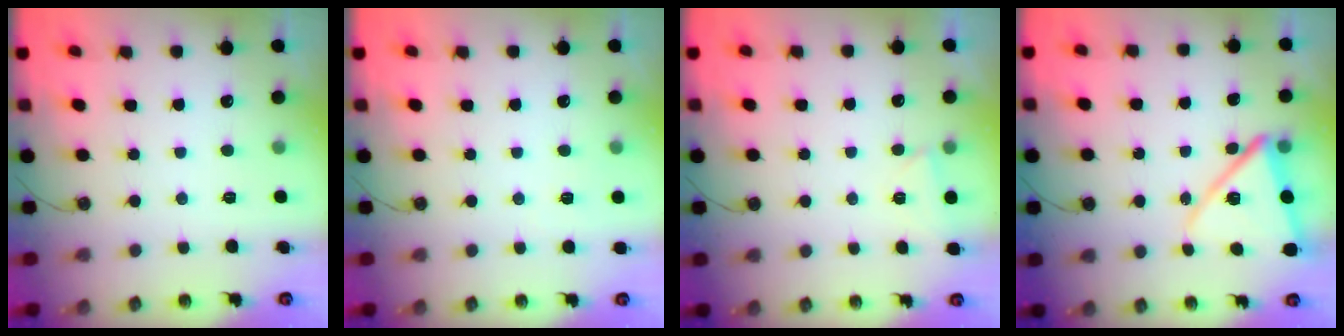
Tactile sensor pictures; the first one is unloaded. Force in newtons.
{"total": 1.7, "press": 1.7, "slide": 0.4}
{"total": 2.1, "press": 1.9, "slide": 0.9}
{"total": 13.0, "press": 12.9, "slide": 1.5}